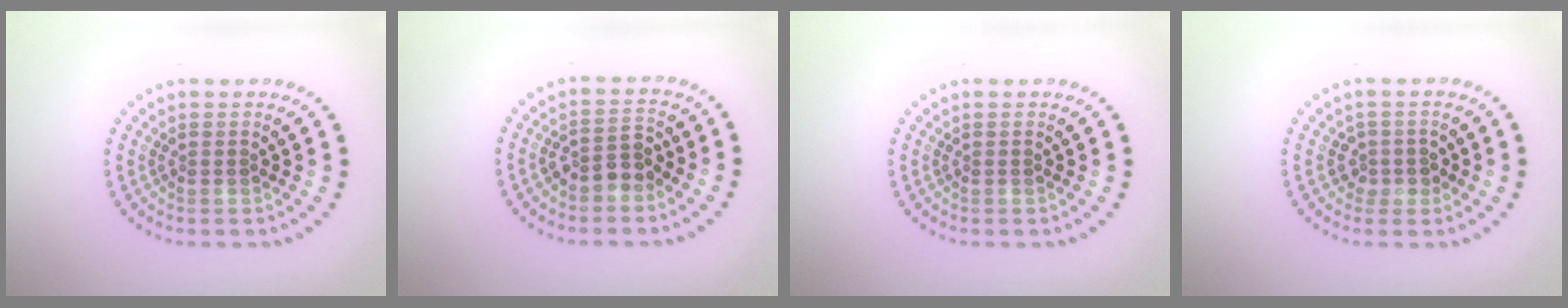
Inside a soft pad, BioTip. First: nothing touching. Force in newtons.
{"total": 2.5, "press": 2.3, "slide": 0.9}
{"total": 0.0}
{"total": 1.5, "press": 1.3, "slide": 0.7}